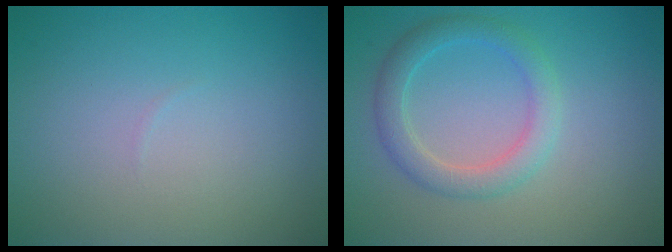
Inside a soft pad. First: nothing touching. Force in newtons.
{"total": 3.0, "press": 3.0, "slide": 0.3}